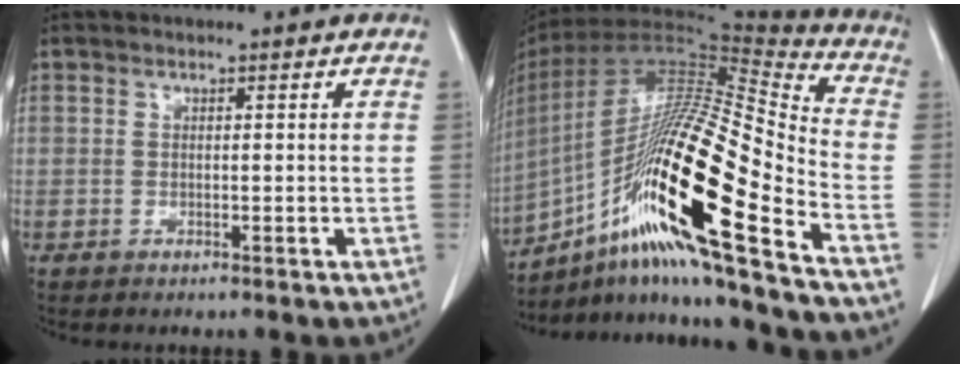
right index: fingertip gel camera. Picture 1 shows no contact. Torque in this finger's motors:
{"motor_torque": [1.73, -0.41, 1.05, 0.21]}